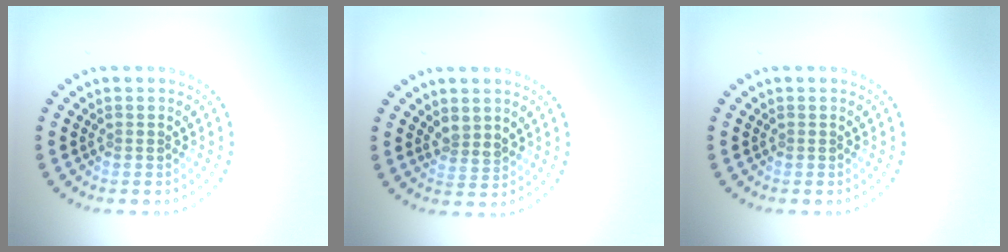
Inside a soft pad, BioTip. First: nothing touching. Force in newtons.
{"total": 1.5, "press": 1.2, "slide": 0.8}
{"total": 0.0}